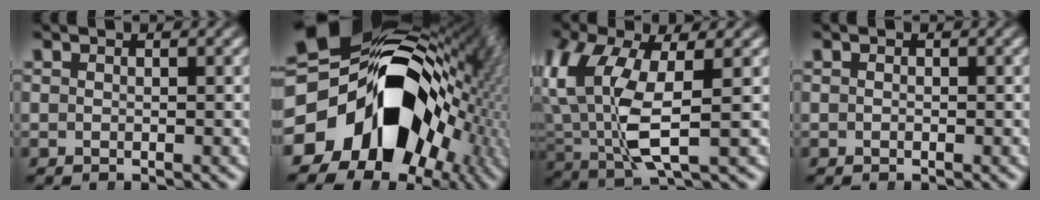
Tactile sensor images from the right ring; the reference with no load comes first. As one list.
[{"total": 28.6, "force": [-0.5, 19.3, 21.1], "torque": [-0.320, -0.036, -0.009]}, {"total": 8.3, "force": [1.1, 4.4, 6.9], "torque": [-0.169, -0.023, 0.037]}, {"total": 0.0}]